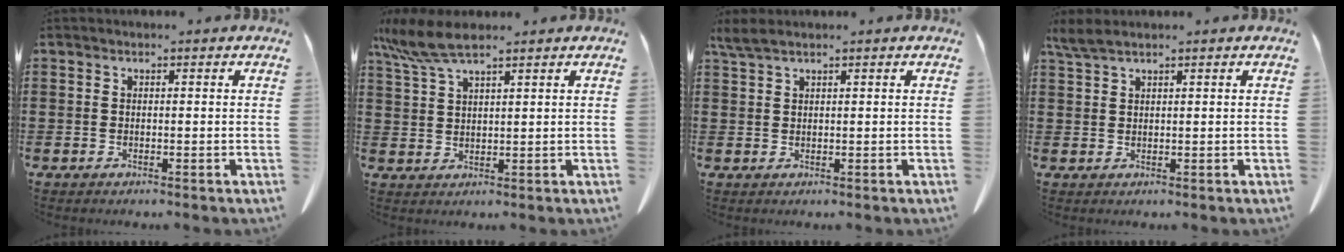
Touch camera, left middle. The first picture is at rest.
{"total": 6.4, "force": [4.8, 1.0, 4.1], "torque": [-0.098, -0.008, 0.087]}
{"total": 2.2, "force": [1.6, 0.3, 1.4], "torque": [-0.032, 0.000, 0.030]}
{"total": 2.5, "force": [1.8, 0.4, 1.6], "torque": [-0.036, -0.001, 0.035]}